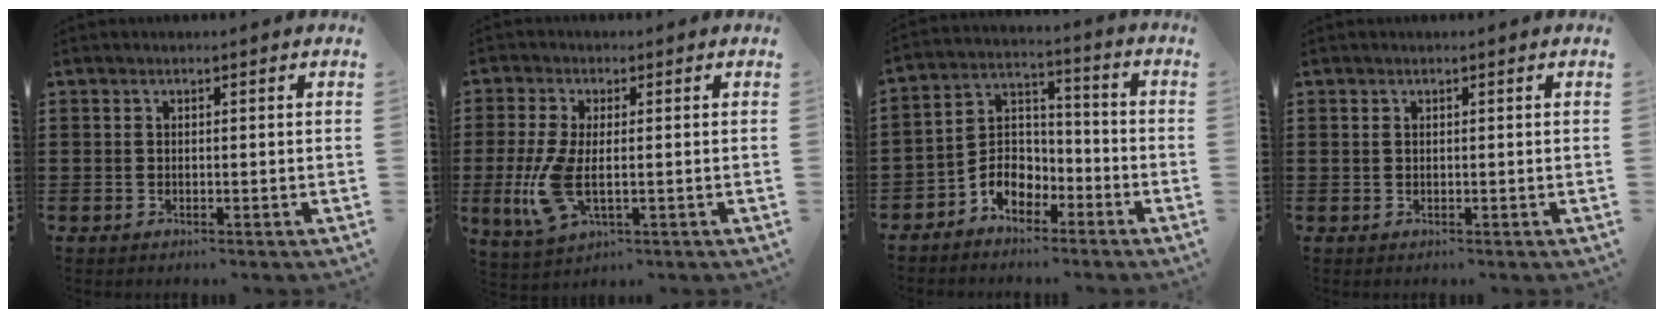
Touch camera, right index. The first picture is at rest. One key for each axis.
{"total": 7.8, "fx": -1.2, "fy": 3.2, "fz": 7.0, "tx": -0.162, "ty": -0.016, "tz": -0.020}
{"total": 6.0, "fx": -3.8, "fy": 4.2, "fz": 1.9, "tx": -0.049, "ty": 0.012, "tz": -0.077}
{"total": 0.6, "fx": 0.2, "fy": 0.5, "fz": 0.2, "tx": -0.006, "ty": 0.002, "tz": 0.005}